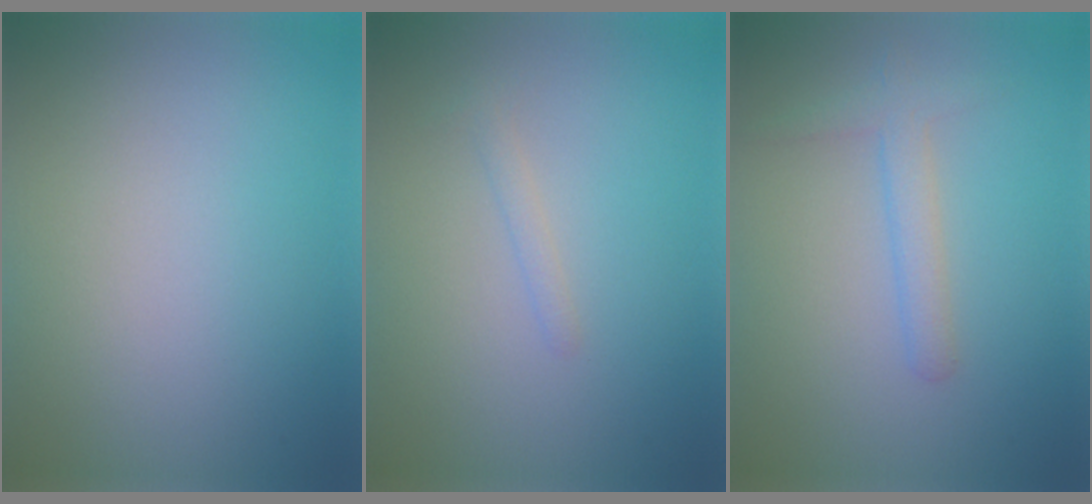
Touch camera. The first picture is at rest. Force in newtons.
{"total": 0.9, "press": 0.9, "slide": 0.1}
{"total": 2.1, "press": 2.1, "slide": 0.1}